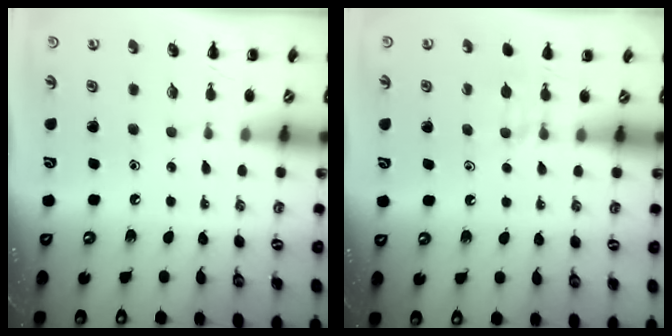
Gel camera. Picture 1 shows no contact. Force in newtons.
{"total": 3.9, "press": 3.7, "slide": 1.5}